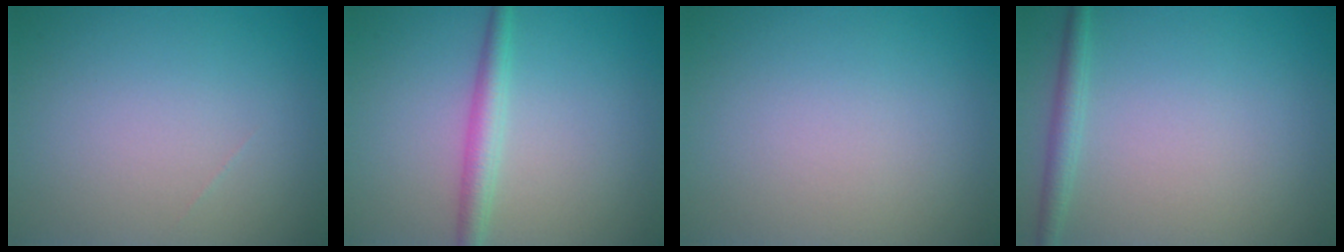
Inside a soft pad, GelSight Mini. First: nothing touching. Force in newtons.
{"total": 2.5, "press": 2.5, "slide": 0.1}
{"total": 0.0}
{"total": 1.8, "press": 1.8, "slide": 0.1}